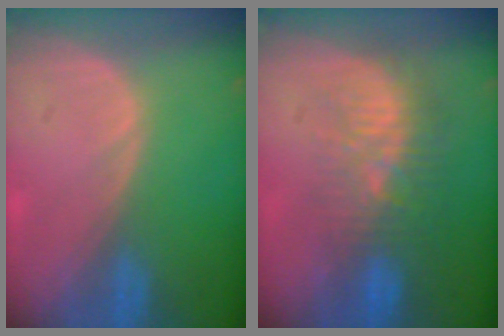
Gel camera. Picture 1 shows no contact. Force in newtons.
{"total": 9.3, "press": 8.5, "slide": 3.6}